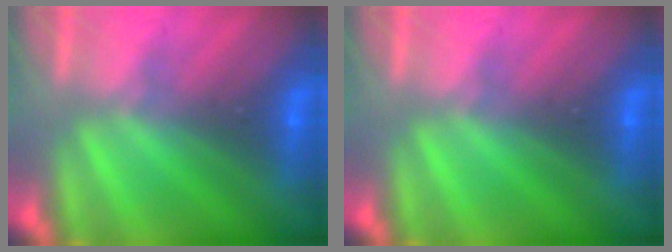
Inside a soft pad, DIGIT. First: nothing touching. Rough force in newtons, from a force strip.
{"total": 0.0}